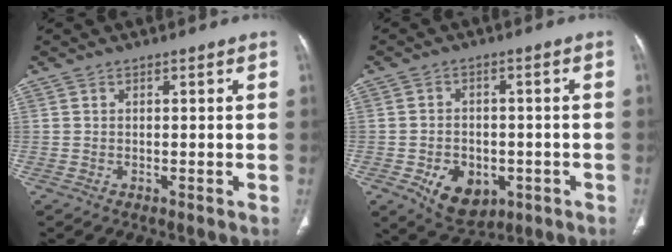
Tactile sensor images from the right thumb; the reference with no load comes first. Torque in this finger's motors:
{"motor_torque": [-0.43, 0.25, -0.14, -0.10, 0.21]}